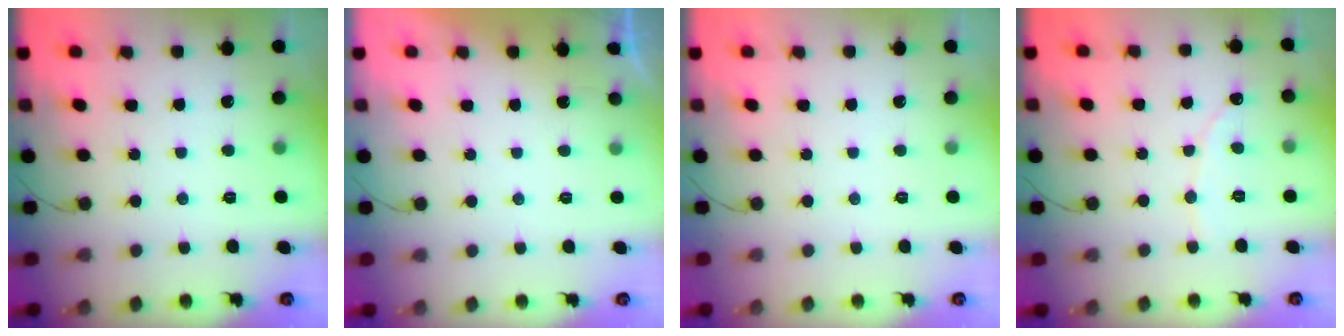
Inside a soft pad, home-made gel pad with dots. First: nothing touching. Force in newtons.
{"total": 1.0, "press": 0.9, "slide": 0.3}
{"total": 0.0}
{"total": 2.5, "press": 2.5, "slide": 0.1}